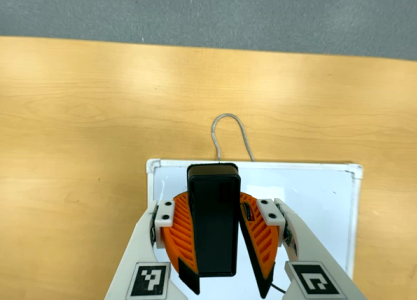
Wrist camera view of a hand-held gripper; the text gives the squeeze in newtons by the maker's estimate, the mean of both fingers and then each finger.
{"total": 10.5, "left": 9.9, "right": 11.0}